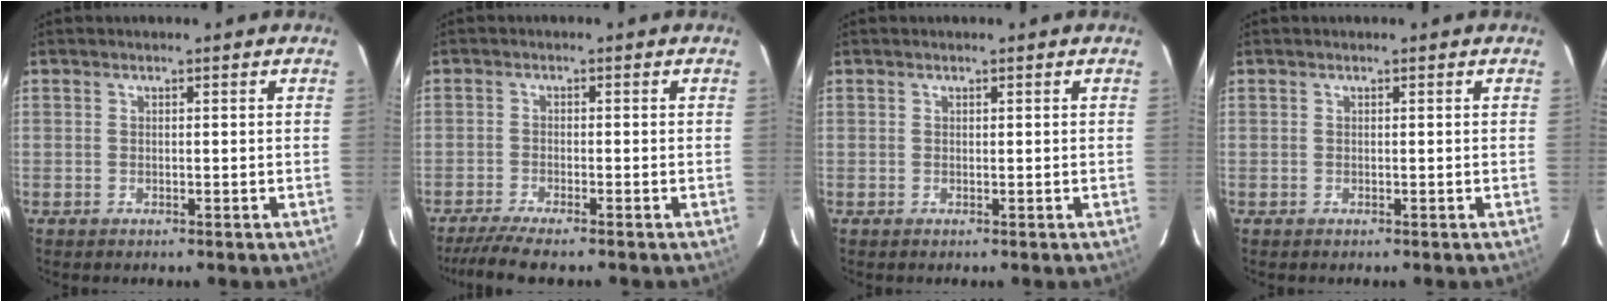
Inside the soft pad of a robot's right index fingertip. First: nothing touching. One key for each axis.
{"total": 6.3, "fx": -5.2, "fy": 0.2, "fz": 3.5, "tx": -0.058, "ty": -0.017, "tz": -0.088}
{"total": 0.0}
{"total": 0.0}